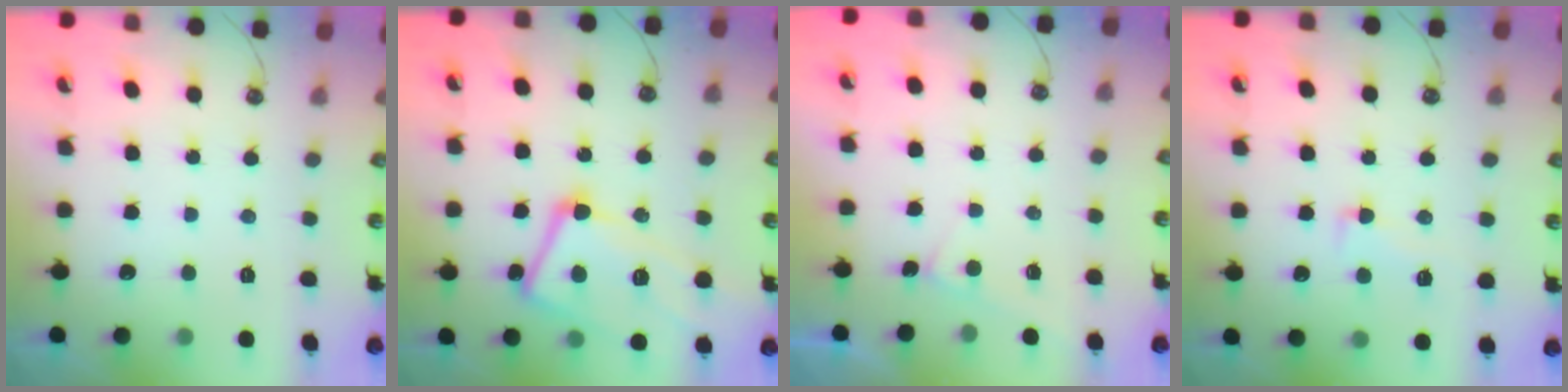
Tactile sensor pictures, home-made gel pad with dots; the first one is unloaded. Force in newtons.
{"total": 8.2, "press": 8.1, "slide": 1.3}
{"total": 2.2, "press": 2.2, "slide": 0.2}
{"total": 1.5, "press": 0.7, "slide": 1.3}